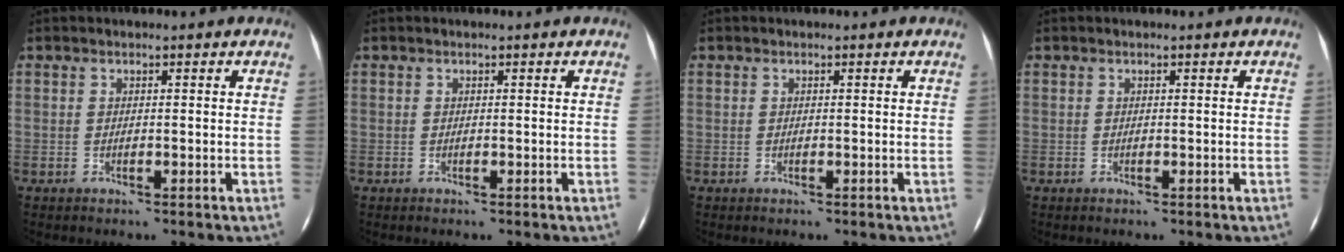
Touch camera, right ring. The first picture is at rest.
{"total": 0.0}
{"total": 0.0}
{"total": 0.0}